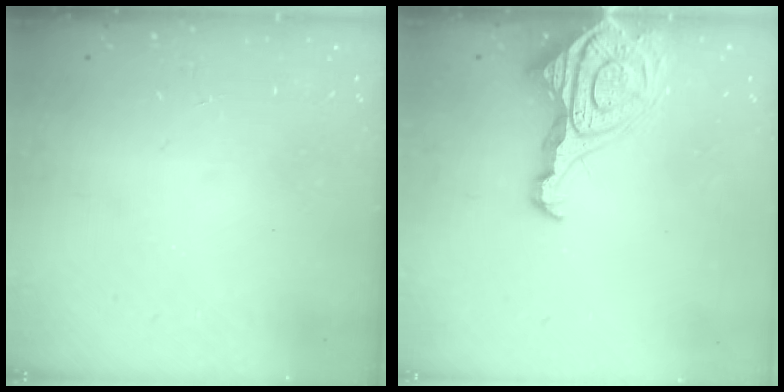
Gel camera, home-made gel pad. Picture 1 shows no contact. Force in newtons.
{"total": 14.1, "press": 14.0, "slide": 1.4}